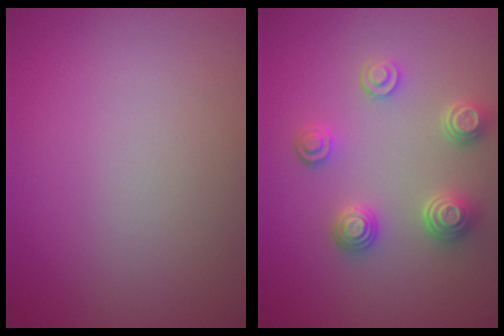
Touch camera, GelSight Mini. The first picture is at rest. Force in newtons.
{"total": 3.5, "press": 3.2, "slide": 1.5}